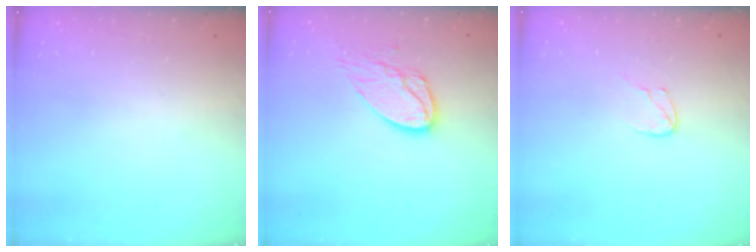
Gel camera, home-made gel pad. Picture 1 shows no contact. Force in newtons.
{"total": 11.0, "press": 10.9, "slide": 0.9}
{"total": 5.4, "press": 5.4, "slide": 0.3}